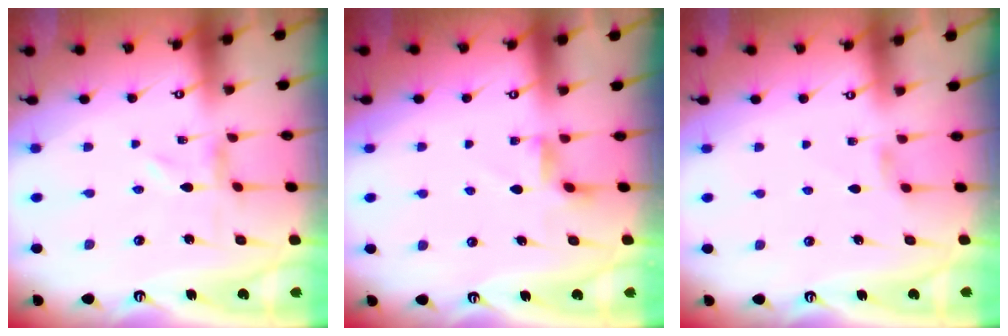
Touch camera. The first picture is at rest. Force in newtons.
{"total": 2.6, "press": 2.6, "slide": 0.5}
{"total": 2.2, "press": 2.1, "slide": 0.5}